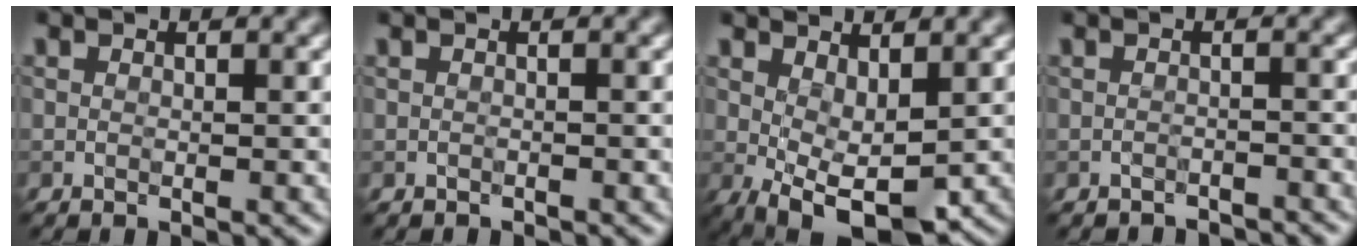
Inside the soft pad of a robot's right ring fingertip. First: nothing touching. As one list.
[{"total": 0.5, "force": [-0.5, 0.1, 0.0], "torque": [0.000, -0.003, -0.007]}, {"total": 4.7, "force": [0.0, 2.2, 4.2], "torque": [-0.075, -0.009, 0.007]}, {"total": 2.6, "force": [-2.6, 0.3, 0.2], "torque": [0.001, -0.004, -0.036]}]